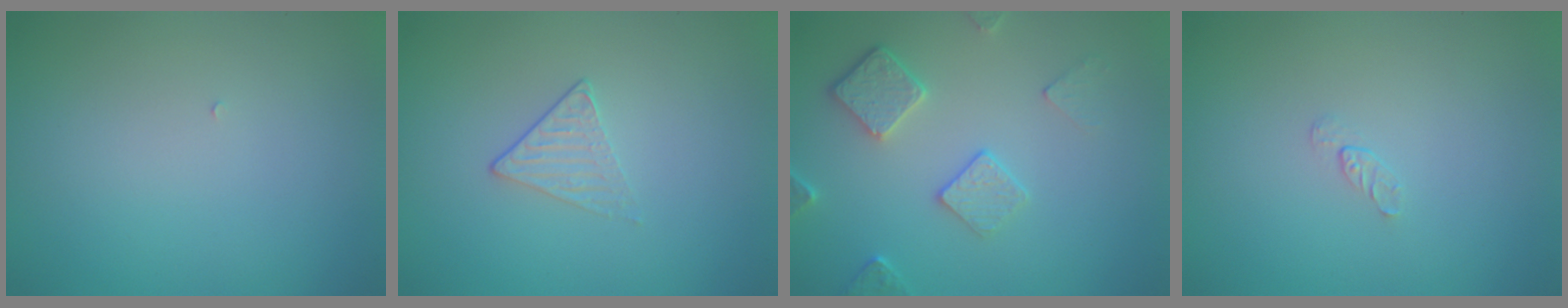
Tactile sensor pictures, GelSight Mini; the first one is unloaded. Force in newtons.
{"total": 1.3, "press": 0.9, "slide": 0.9}
{"total": 3.6, "press": 3.0, "slide": 2.0}
{"total": 0.5, "press": 0.3, "slide": 0.4}